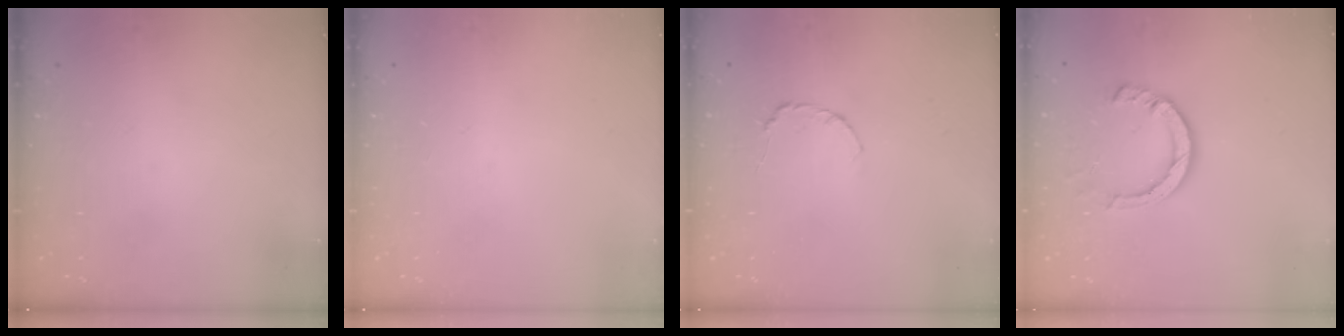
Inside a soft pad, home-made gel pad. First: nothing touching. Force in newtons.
{"total": 0.0}
{"total": 4.0, "press": 3.9, "slide": 0.5}
{"total": 8.0, "press": 7.9, "slide": 0.9}